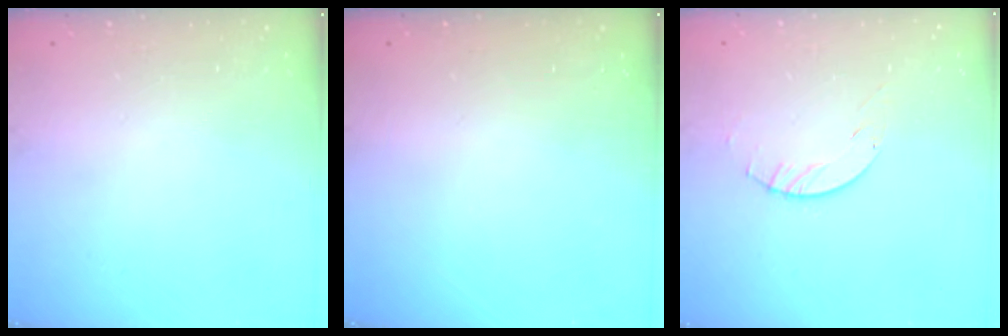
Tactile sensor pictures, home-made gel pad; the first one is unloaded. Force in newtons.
{"total": 0.0}
{"total": 2.9, "press": 2.9, "slide": 0.4}